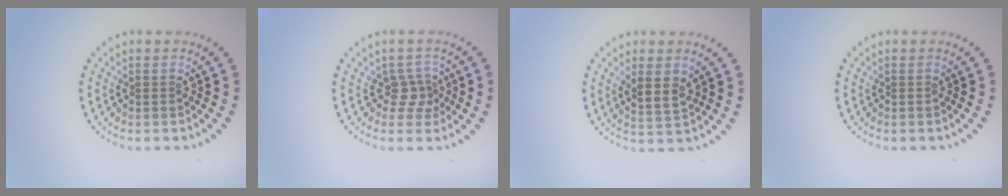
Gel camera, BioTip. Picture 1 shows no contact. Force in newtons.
{"total": 2.0, "press": 1.6, "slide": 1.2}
{"total": 2.5, "press": 2.3, "slide": 1.0}
{"total": 0.0}